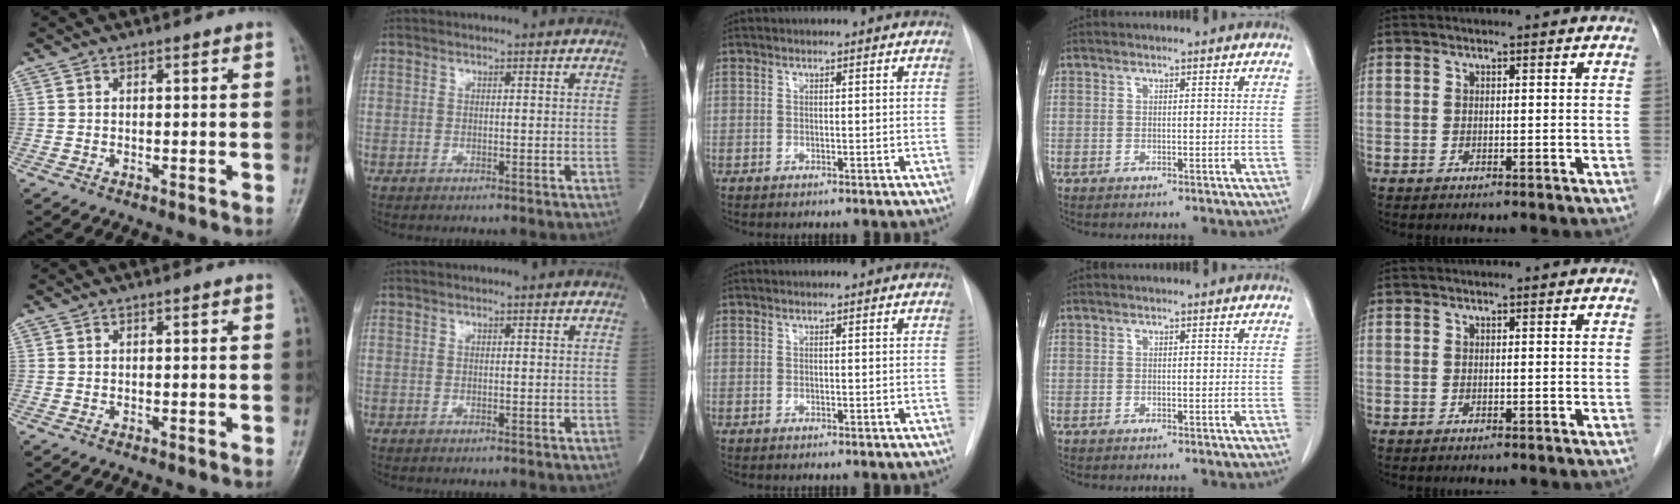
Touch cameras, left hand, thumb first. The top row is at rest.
{}